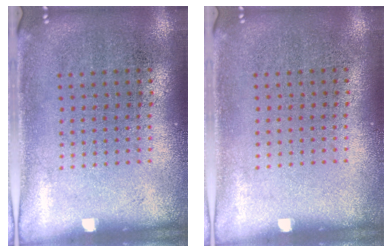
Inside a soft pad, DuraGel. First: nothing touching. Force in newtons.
{"total": 0.0}